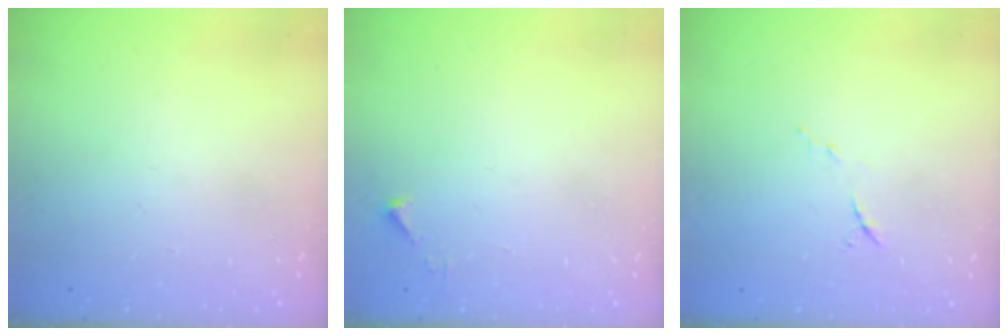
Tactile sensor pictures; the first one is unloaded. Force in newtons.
{"total": 2.5, "press": 2.5, "slide": 0.3}
{"total": 6.4, "press": 6.3, "slide": 1.3}